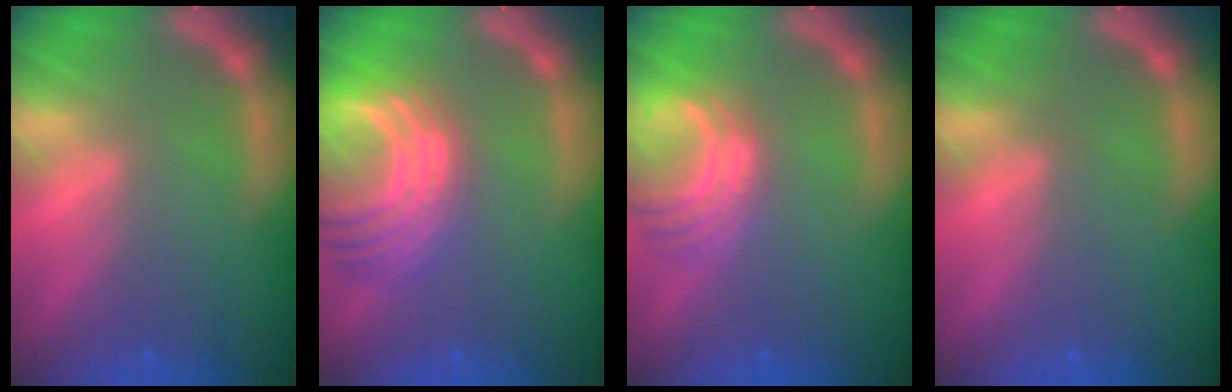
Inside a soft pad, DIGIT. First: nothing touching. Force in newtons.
{"total": 10.0}
{"total": 5.1}
{"total": 0.0}